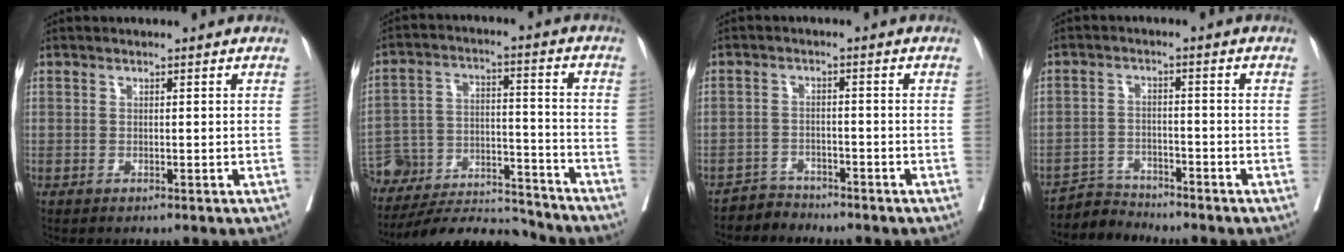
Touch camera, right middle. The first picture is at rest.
{"total": 17.6, "force": [-17.1, 2.8, 3.2], "torque": [-0.070, 0.022, -0.266]}
{"total": 2.9, "force": [-2.5, 0.9, -1.1], "torque": [0.022, -0.001, -0.047]}
{"total": 4.2, "force": [-4.0, 0.6, -1.3], "torque": [0.026, 0.001, -0.071]}